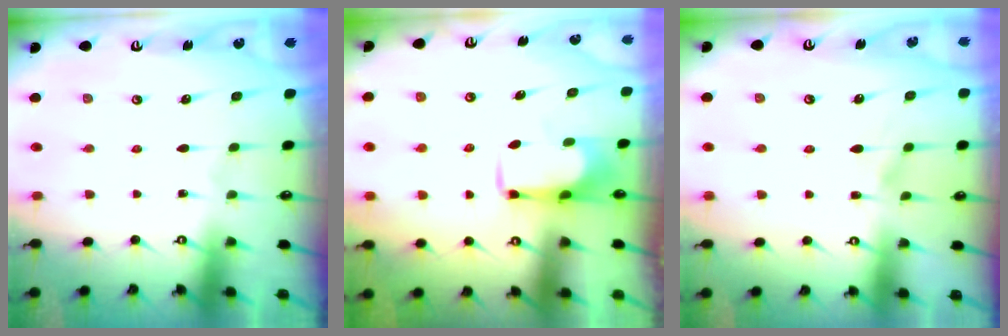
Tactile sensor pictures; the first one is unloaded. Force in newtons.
{"total": 2.2, "press": 2.1, "slide": 0.4}
{"total": 1.8, "press": 1.6, "slide": 0.9}